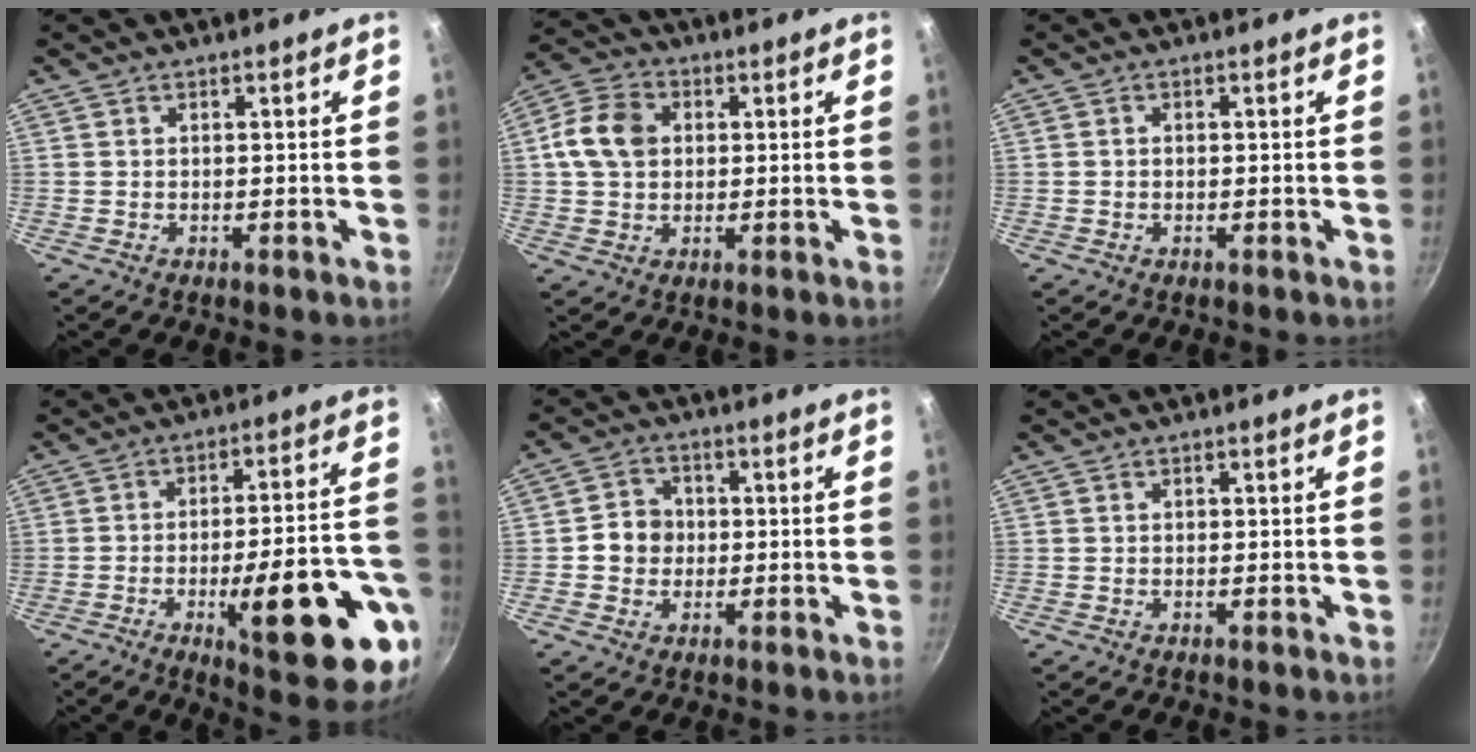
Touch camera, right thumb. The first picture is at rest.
{"total": 9.4, "force": [1.3, 7.3, 5.7], "torque": [-0.092, 0.012, 0.011]}
{"total": 0.5, "force": [-0.1, 0.5, 0.2], "torque": [-0.004, 0.003, -0.001]}
{"total": 21.7, "force": [-7.8, 5.8, 19.3], "torque": [-0.236, 0.024, -0.102]}
{"total": 5.6, "force": [-0.3, 5.1, 2.2], "torque": [-0.005, 0.012, -0.014]}
{"total": 0.0}